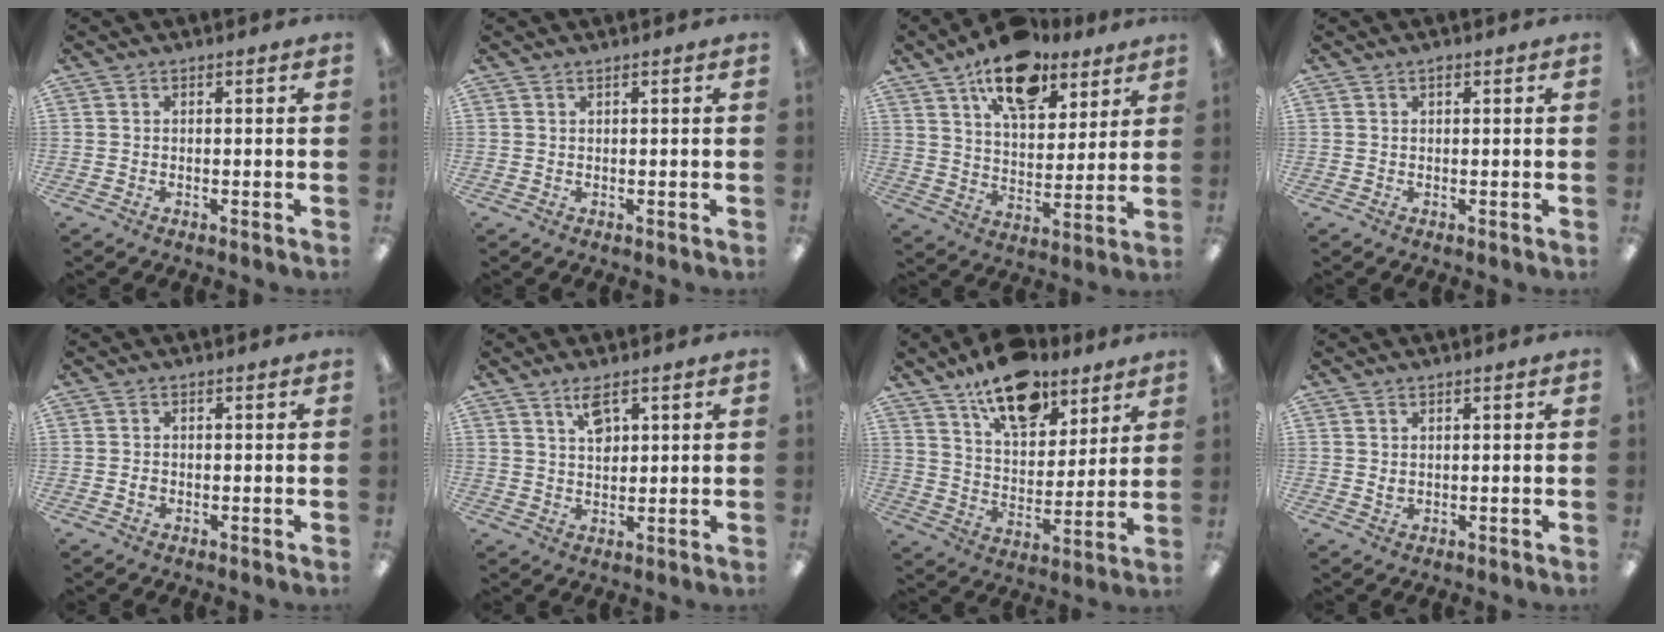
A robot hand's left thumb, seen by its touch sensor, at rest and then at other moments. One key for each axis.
{"total": 0.7, "fx": 0.6, "fy": 0.0, "fz": 0.3, "tx": -0.007, "ty": 0.000, "tz": 0.011}
{"total": 16.3, "fx": 11.2, "fy": 7.8, "fz": 8.9, "tx": -0.131, "ty": -0.056, "tz": 0.194}
{"total": 0.9, "fx": 0.8, "fy": 0.2, "fz": 0.5, "tx": -0.011, "ty": 0.001, "tz": 0.014}
{"total": 0.9, "fx": -0.1, "fy": 0.7, "fz": 0.5, "tx": -0.010, "ty": 0.003, "tz": -0.003}
{"total": 5.5, "fx": 3.4, "fy": 2.7, "fz": 3.4, "tx": -0.050, "ty": -0.009, "tz": 0.058}
{"total": 16.2, "fx": 11.9, "fy": 7.8, "fz": 7.8, "tx": -0.116, "ty": -0.067, "tz": 0.210}
{"total": 1.1, "fx": 0.8, "fy": 0.6, "fz": 0.6, "tx": -0.014, "ty": 0.000, "tz": 0.014}